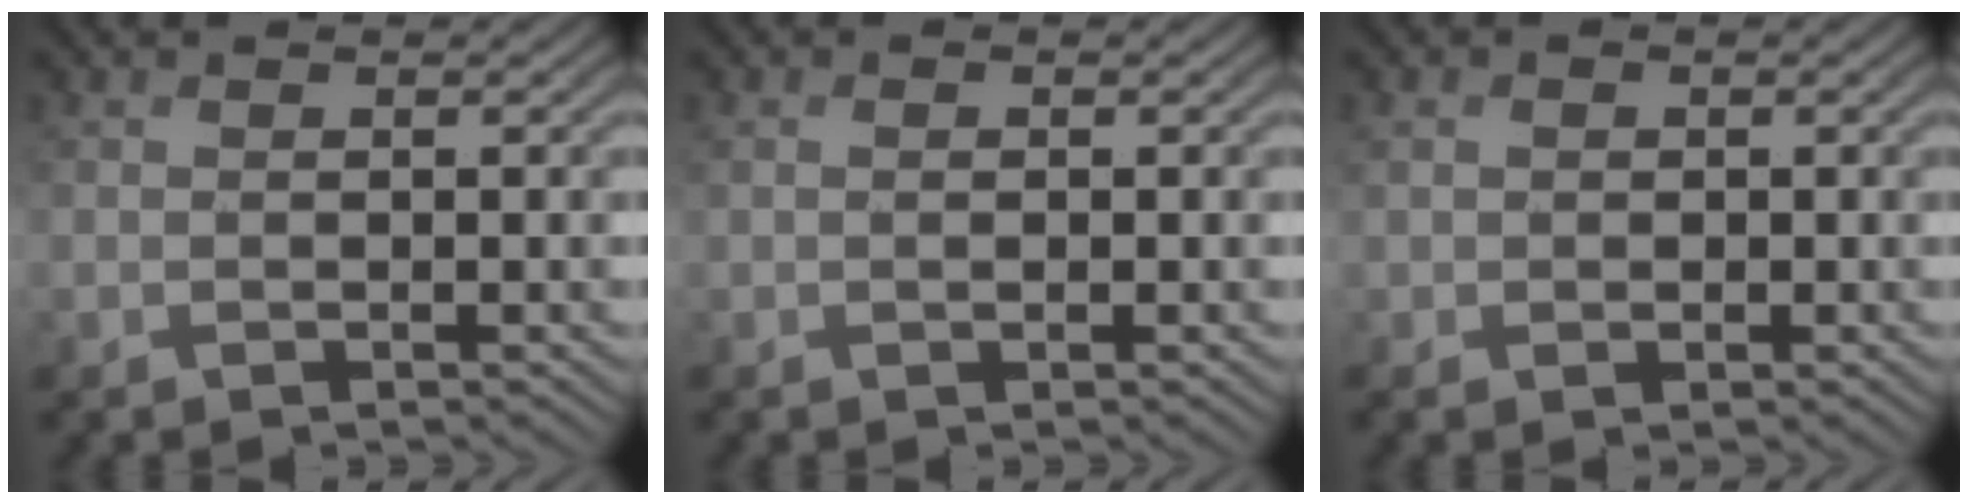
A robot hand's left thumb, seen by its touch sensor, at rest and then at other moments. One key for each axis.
{"total": 1.0, "fx": 0.2, "fy": 0.5, "fz": 0.8, "tx": -0.013, "ty": -0.001, "tz": 0.005}
{"total": 1.7, "fx": 0.3, "fy": 1.5, "fz": 0.8, "tx": -0.019, "ty": -0.001, "tz": 0.007}